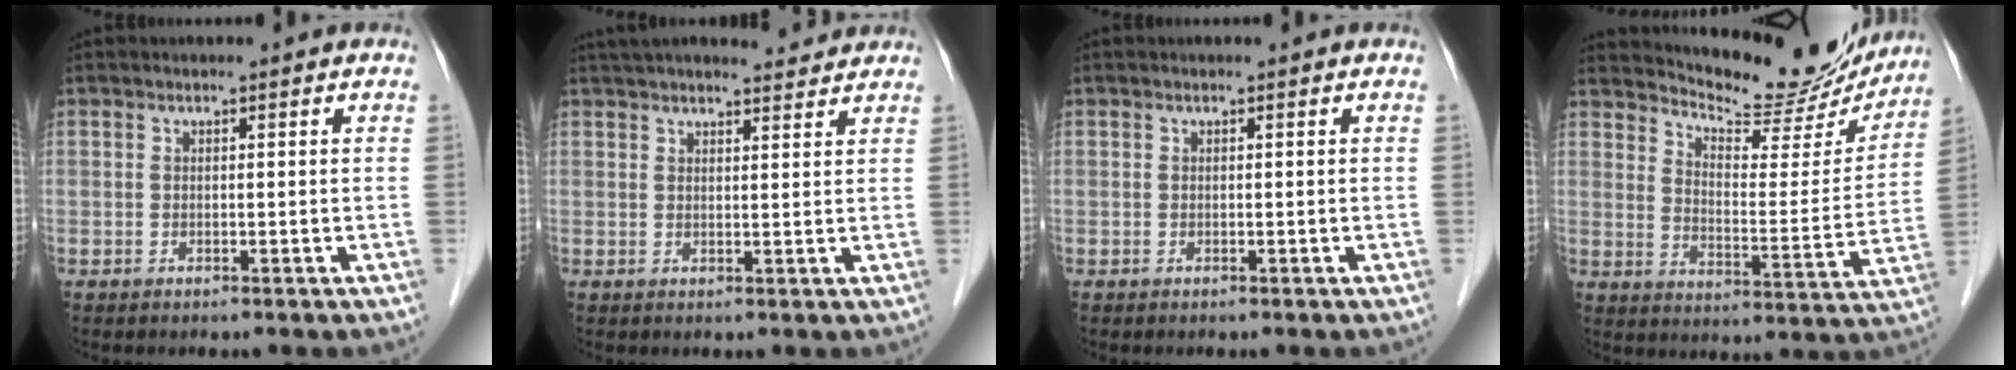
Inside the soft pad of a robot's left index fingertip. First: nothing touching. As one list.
[{"total": 10.4, "force": [9.5, 1.7, 3.6], "torque": [-0.052, 0.023, 0.132]}, {"total": 0.0}, {"total": 17.3, "force": [16.3, 3.4, 4.6], "torque": [-0.066, -0.039, 0.212]}]